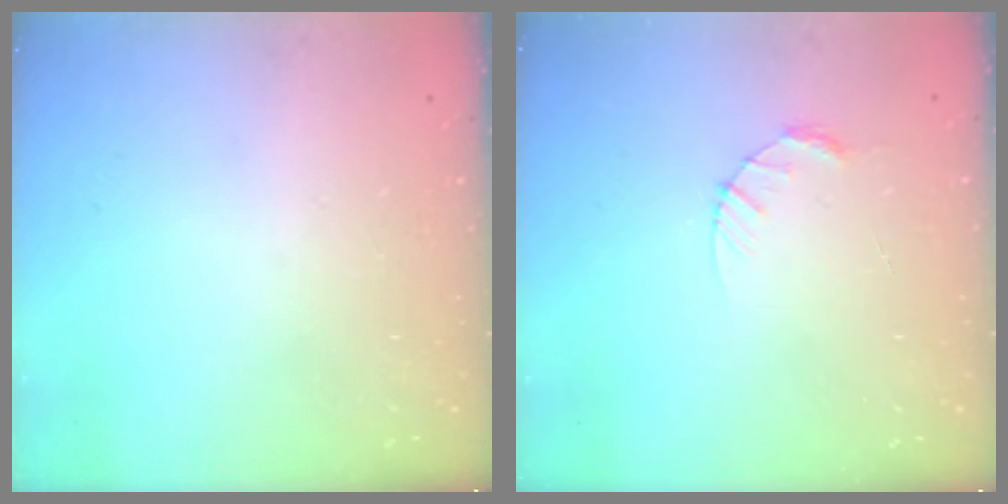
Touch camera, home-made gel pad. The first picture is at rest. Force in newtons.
{"total": 3.4, "press": 3.4, "slide": 0.4}